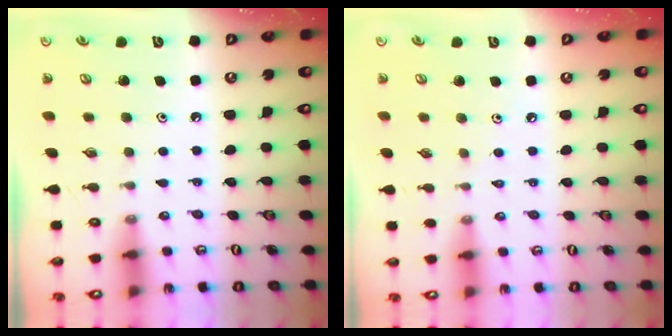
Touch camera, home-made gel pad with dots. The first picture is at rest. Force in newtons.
{"total": 2.8, "press": 2.7, "slide": 0.6}